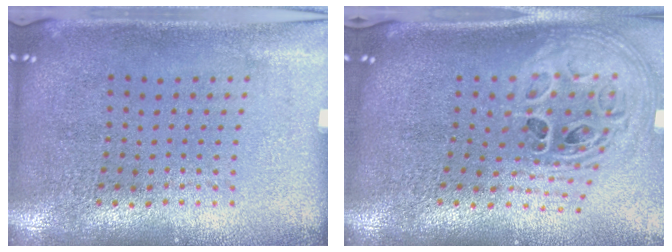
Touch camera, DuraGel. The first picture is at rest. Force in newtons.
{"total": 2.3, "press": 1.7, "slide": 1.6}